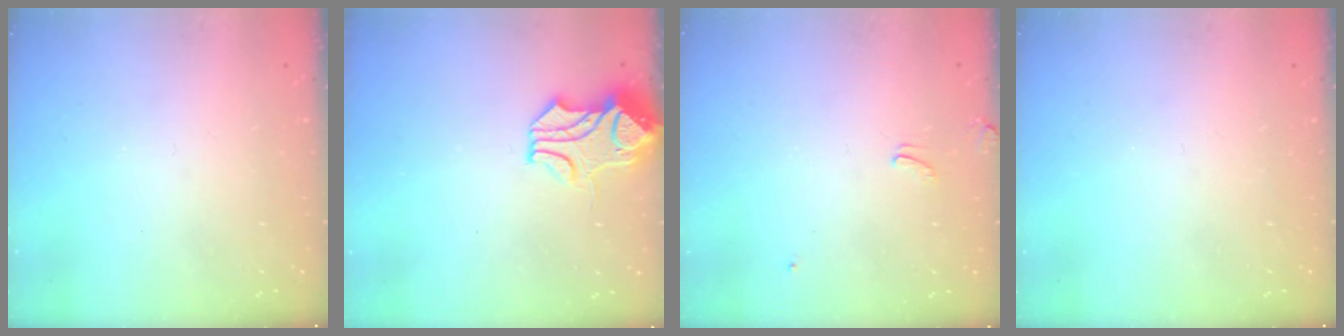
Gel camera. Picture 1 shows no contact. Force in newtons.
{"total": 1.6, "press": 0.8, "slide": 1.3}
{"total": 2.0, "press": 2.0, "slide": 0.4}
{"total": 0.0}